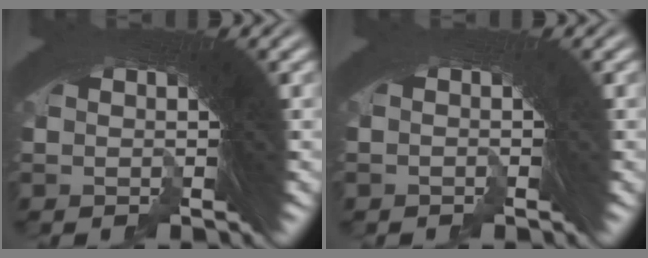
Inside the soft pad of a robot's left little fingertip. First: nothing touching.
{"total": 2.6, "force": [-1.3, -0.9, -2.0], "torque": [0.030, -0.009, -0.017]}